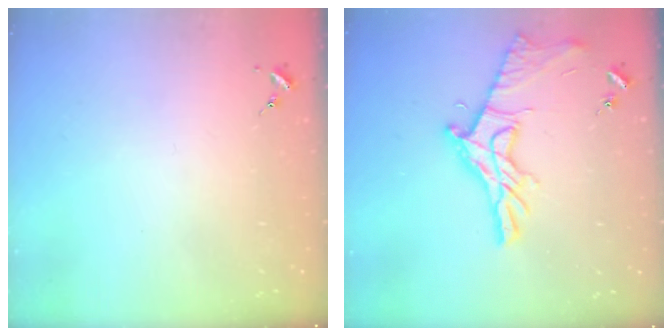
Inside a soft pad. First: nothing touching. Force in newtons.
{"total": 14.6, "press": 14.6, "slide": 0.4}